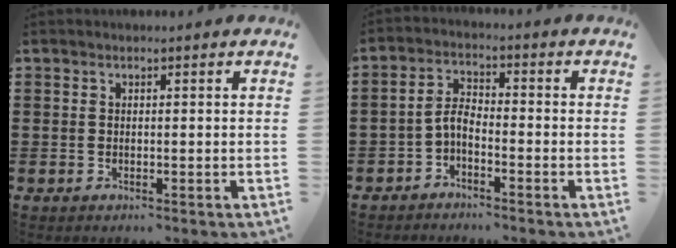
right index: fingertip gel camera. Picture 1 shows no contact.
{"total": 3.0, "force": [-1.9, 0.9, 2.1], "torque": [-0.054, 0.003, -0.044]}